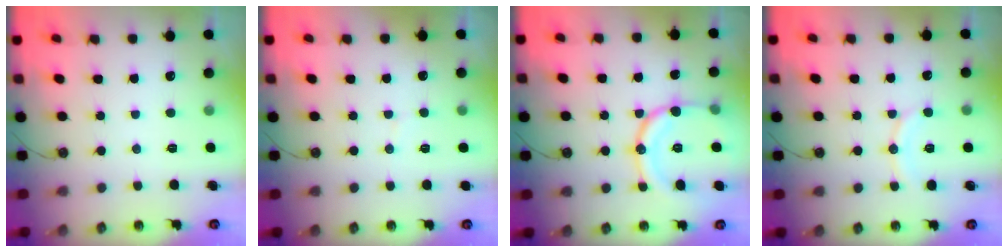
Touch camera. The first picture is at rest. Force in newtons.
{"total": 1.8, "press": 1.8, "slide": 0.1}
{"total": 15.7, "press": 15.6, "slide": 1.5}
{"total": 9.5, "press": 9.4, "slide": 0.9}